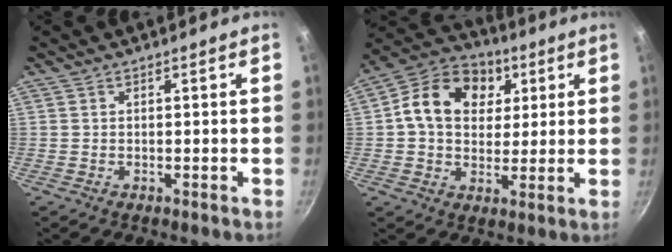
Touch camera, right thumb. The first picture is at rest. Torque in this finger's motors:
{"motor_torque": [0.12, 1.64, 0.53, -0.37, 0.25]}